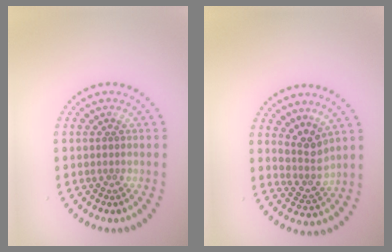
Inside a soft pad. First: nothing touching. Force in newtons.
{"total": 2.7, "press": 2.0, "slide": 1.8}